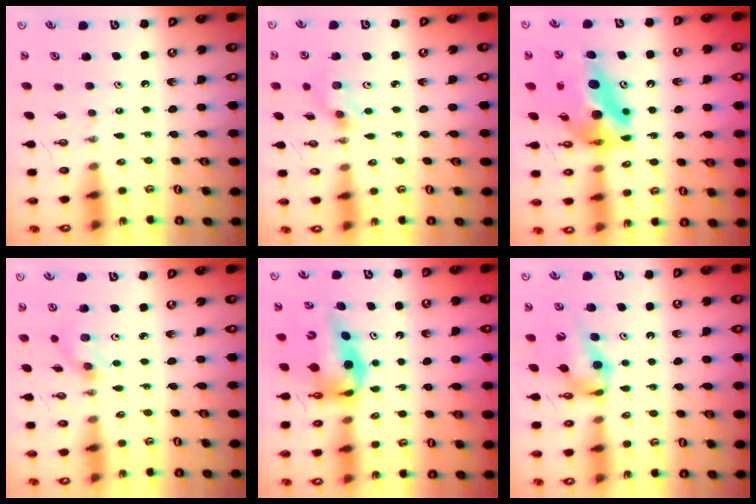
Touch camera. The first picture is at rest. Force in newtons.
{"total": 3.0, "press": 3.0, "slide": 0.4}
{"total": 17.4, "press": 15.7, "slide": 7.4}
{"total": 3.2, "press": 3.0, "slide": 0.9}
{"total": 10.4, "press": 9.8, "slide": 3.4}
{"total": 10.3, "press": 10.2, "slide": 1.0}